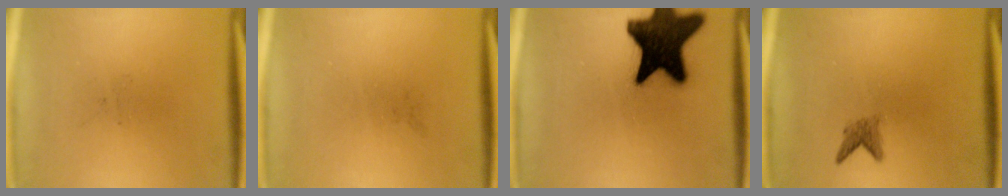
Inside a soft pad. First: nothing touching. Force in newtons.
{"total": 0.0}
{"total": 19.4}
{"total": 1.7}